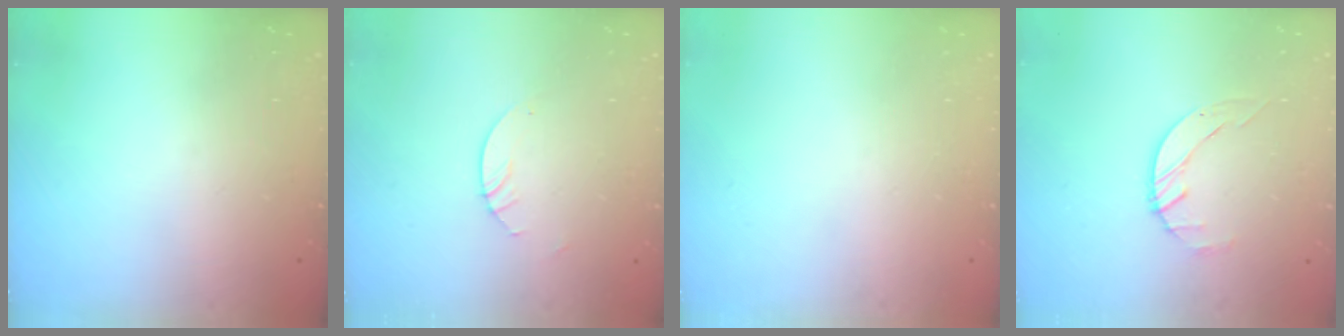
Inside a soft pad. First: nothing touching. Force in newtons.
{"total": 2.4, "press": 2.4, "slide": 0.2}
{"total": 0.0}
{"total": 1.4, "press": 1.4, "slide": 0.2}